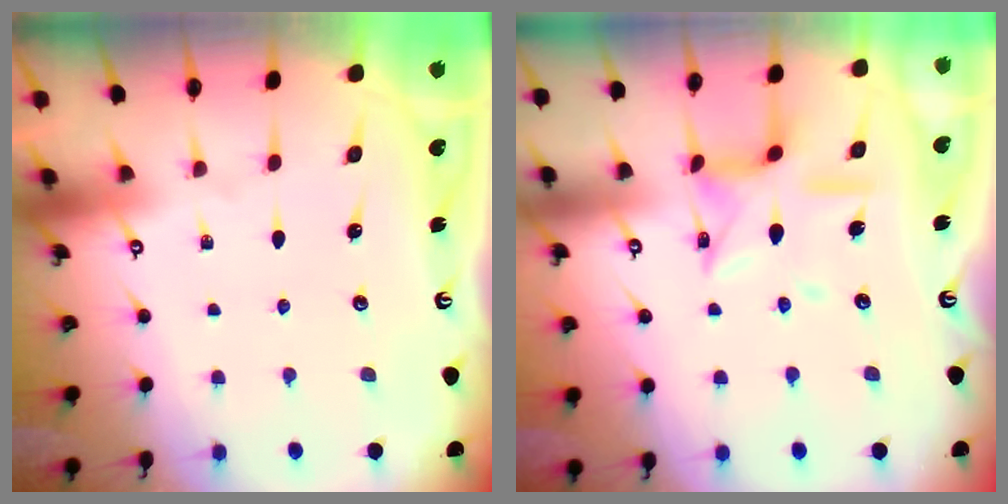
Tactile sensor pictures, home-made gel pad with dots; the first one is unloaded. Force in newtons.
{"total": 11.7, "press": 11.7, "slide": 0.8}